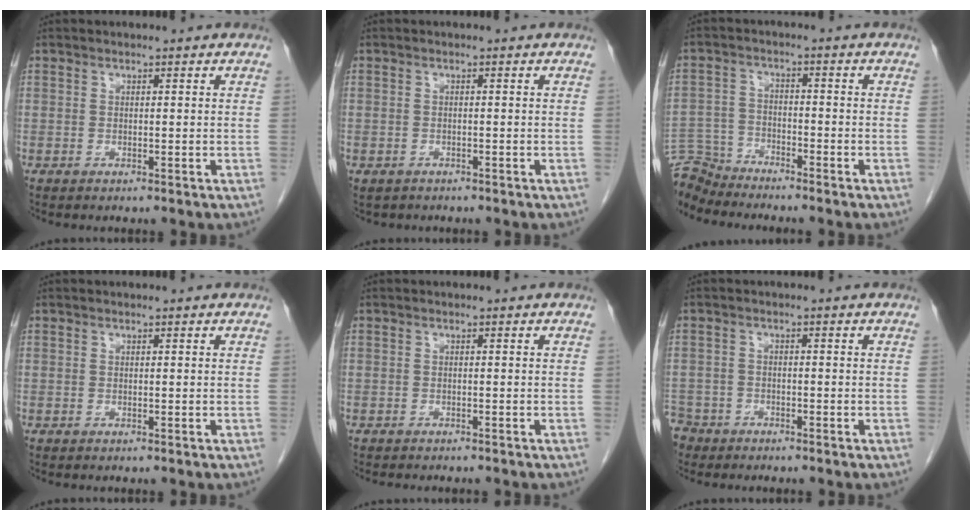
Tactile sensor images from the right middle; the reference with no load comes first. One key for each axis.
{"total": 2.0, "fx": -1.5, "fy": 1.2, "fz": 0.3, "tx": -0.015, "ty": -0.001, "tz": -0.019}
{"total": 7.1, "fx": -7.0, "fy": 0.4, "fz": -0.4, "tx": 0.000, "ty": 0.002, "tz": -0.138}
{"total": 0.0}
{"total": 3.7, "fx": -3.3, "fy": 0.9, "fz": 1.4, "tx": -0.019, "ty": -0.005, "tz": -0.039}
{"total": 4.8, "fx": -4.0, "fy": 2.6, "fz": -0.2, "tx": -0.002, "ty": -0.001, "tz": -0.080}